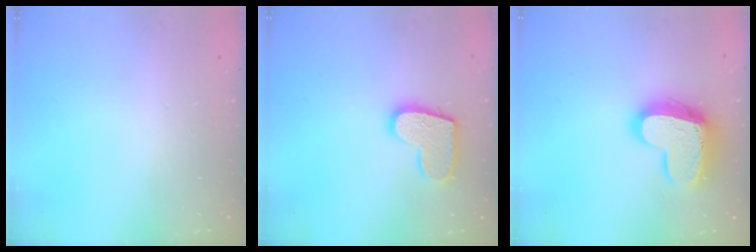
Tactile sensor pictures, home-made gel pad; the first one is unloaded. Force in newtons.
{"total": 12.7, "press": 12.7, "slide": 0.7}
{"total": 16.3, "press": 16.3, "slide": 1.0}